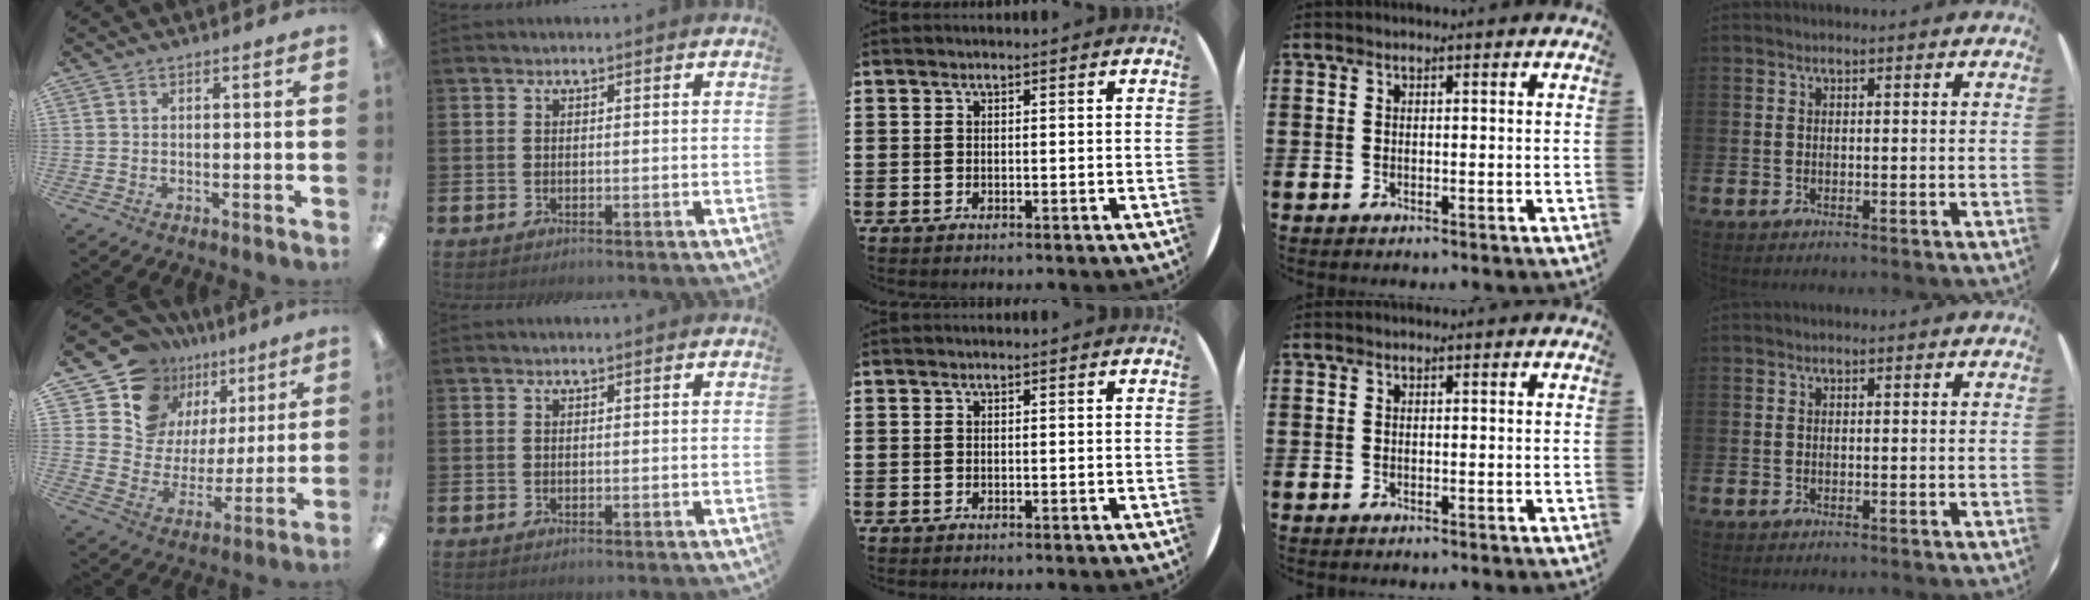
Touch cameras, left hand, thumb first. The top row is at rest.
{"thumb": {"total": 15.7, "force": [11.4, 10.2, 3.4], "torque": [-0.079, -0.091, 0.215]}}